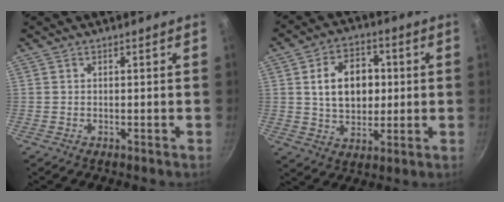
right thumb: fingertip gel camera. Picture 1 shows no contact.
{"total": 12.6, "force": [1.6, 9.0, 8.7], "torque": [-0.106, 0.005, 0.027]}